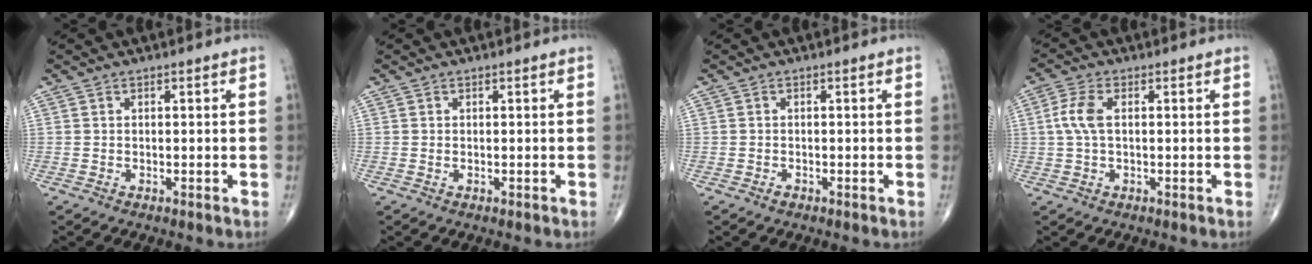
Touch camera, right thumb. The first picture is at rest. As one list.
[{"total": 0.0}, {"total": 0.7, "force": [-0.5, 0.4, 0.3], "torque": [-0.003, 0.001, -0.011]}, {"total": 4.7, "force": [0.5, 2.3, 4.0], "torque": [-0.108, 0.011, 0.007]}]